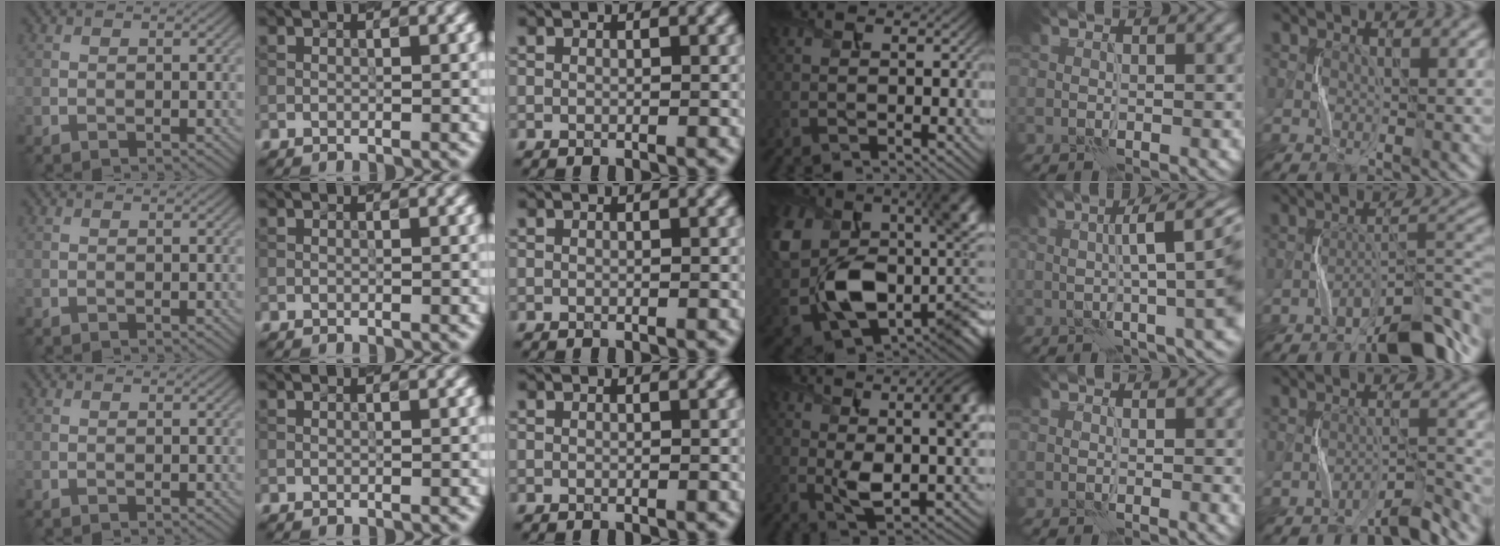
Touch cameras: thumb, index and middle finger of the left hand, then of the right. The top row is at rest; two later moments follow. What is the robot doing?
{"motion": "squeeze", "object": "stress ball aka squeeze ball"}